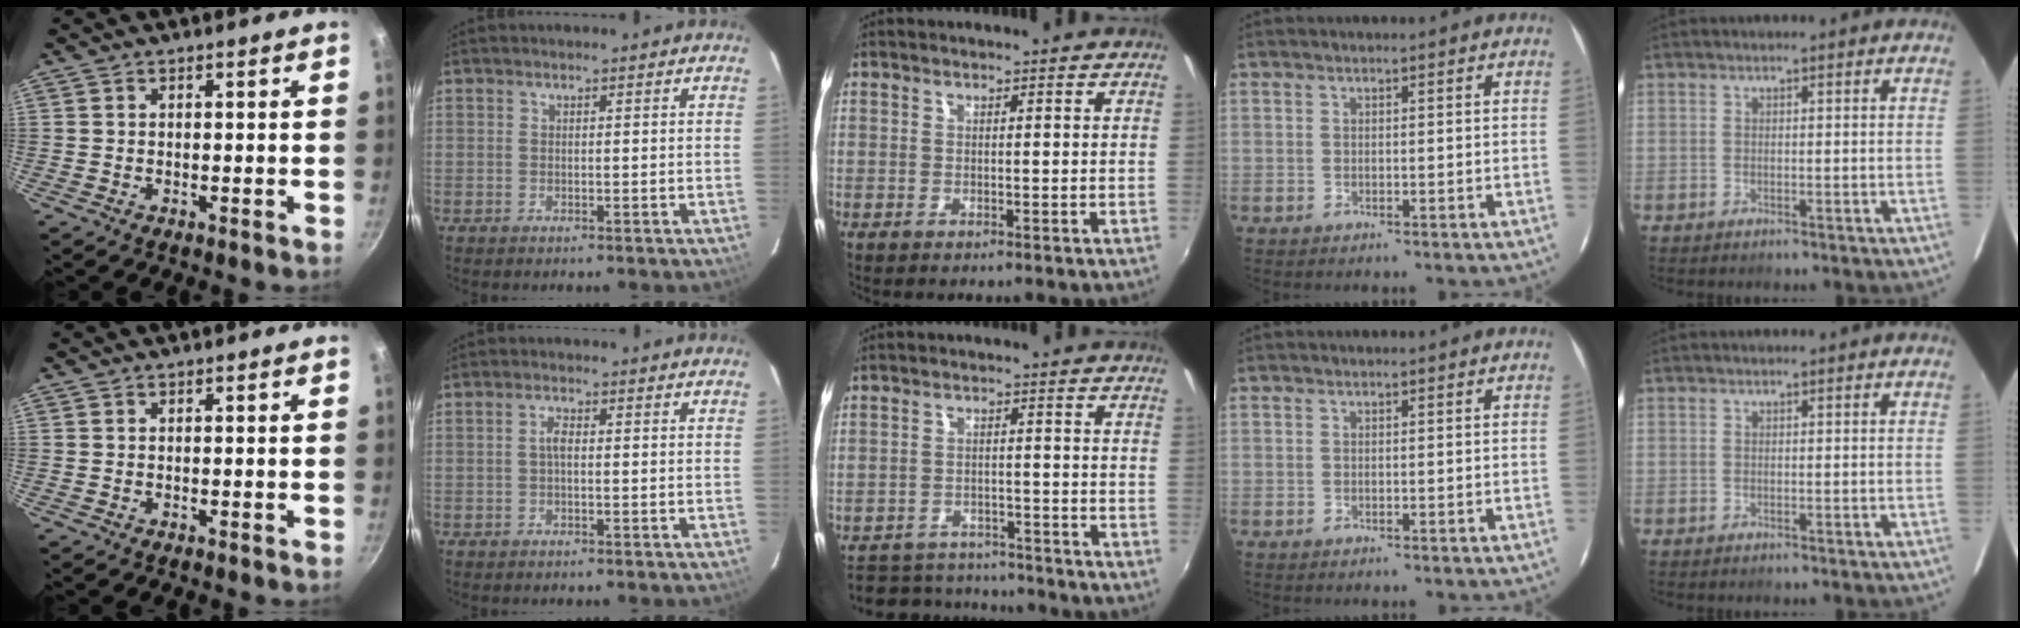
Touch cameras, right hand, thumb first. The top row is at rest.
{"index": {"total": 1.7, "force": [-0.1, 0.7, 1.5], "torque": [-0.031, 0.007, -0.004]}, "middle": {"total": 11.9, "force": [-10.7, 4.2, 2.9], "torque": [-0.076, 0.010, -0.153]}}